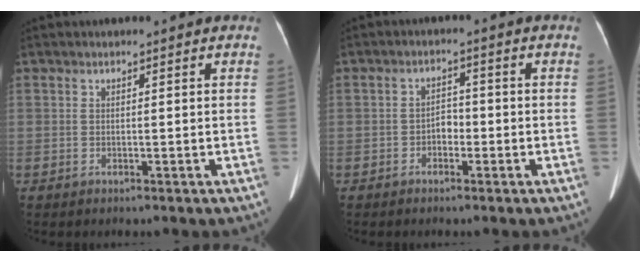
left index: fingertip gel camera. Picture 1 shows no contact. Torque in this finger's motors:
{"motor_torque": [0.16, 0.10, 0.04, 0.03]}